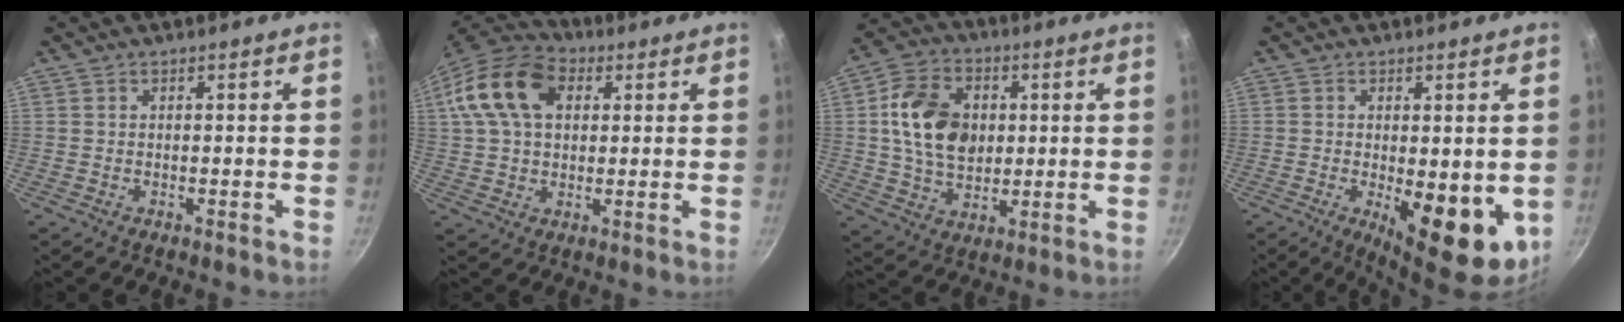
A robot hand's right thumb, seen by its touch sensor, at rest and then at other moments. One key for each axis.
{"total": 15.4, "fx": 4.3, "fy": 10.3, "fz": 10.5, "tx": -0.184, "ty": 0.019, "tz": 0.063}
{"total": 14.5, "fx": 2.0, "fy": 10.5, "fz": 9.8, "tx": -0.152, "ty": 0.003, "tz": 0.031}
{"total": 12.2, "fx": -2.2, "fy": 5.0, "fz": 10.9, "tx": -0.129, "ty": -0.010, "tz": -0.015}